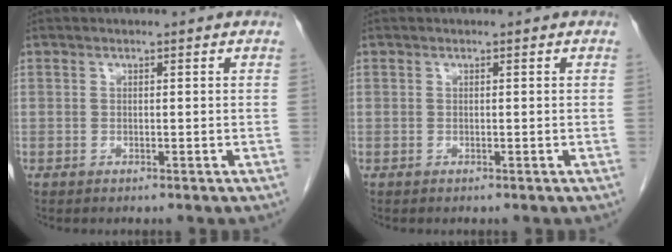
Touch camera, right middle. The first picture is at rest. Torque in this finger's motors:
{"motor_torque": [0.14, -0.48, 0.04, 0.01]}